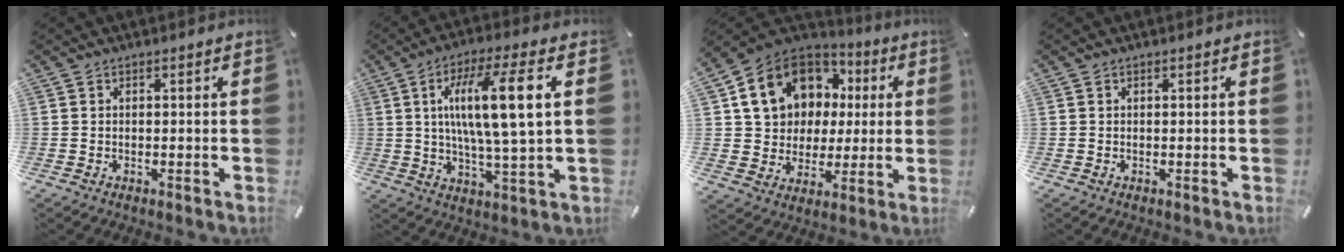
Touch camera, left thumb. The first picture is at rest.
{"total": 14.6, "force": [3.3, 2.3, 14.0], "torque": [-0.269, 0.003, 0.045]}
{"total": 15.5, "force": [5.4, 13.1, 6.1], "torque": [-0.127, -0.021, 0.113]}
{"total": 0.0}